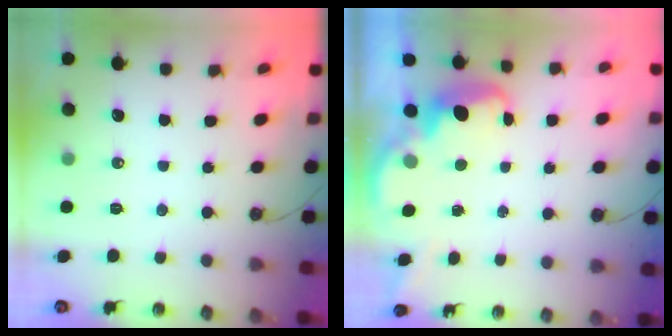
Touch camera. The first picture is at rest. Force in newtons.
{"total": 2.7, "press": 2.6, "slide": 0.4}